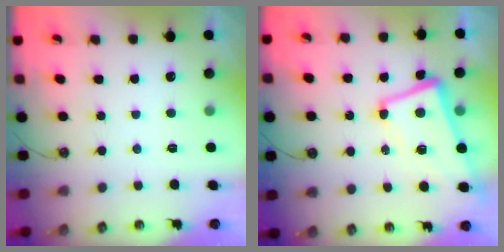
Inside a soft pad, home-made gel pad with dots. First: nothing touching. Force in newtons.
{"total": 2.8, "press": 2.1, "slide": 1.9}